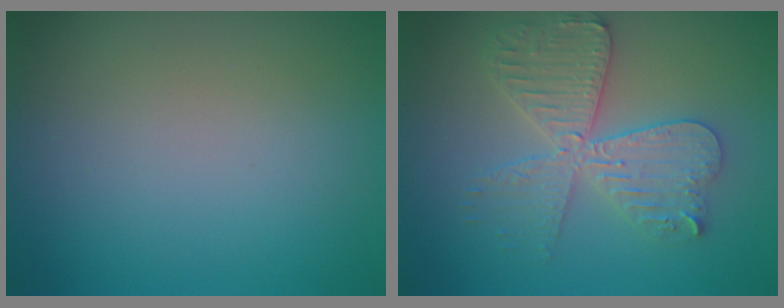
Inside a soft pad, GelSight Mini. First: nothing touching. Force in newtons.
{"total": 5.7, "press": 5.6, "slide": 0.7}